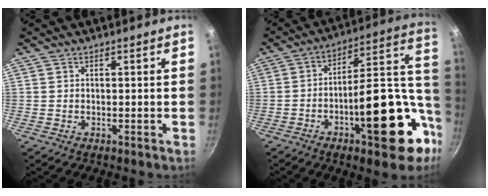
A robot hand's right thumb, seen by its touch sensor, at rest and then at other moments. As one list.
[{"total": 23.7, "force": [-6.4, 10.3, 20.4], "torque": [-0.242, 0.046, -0.084]}]